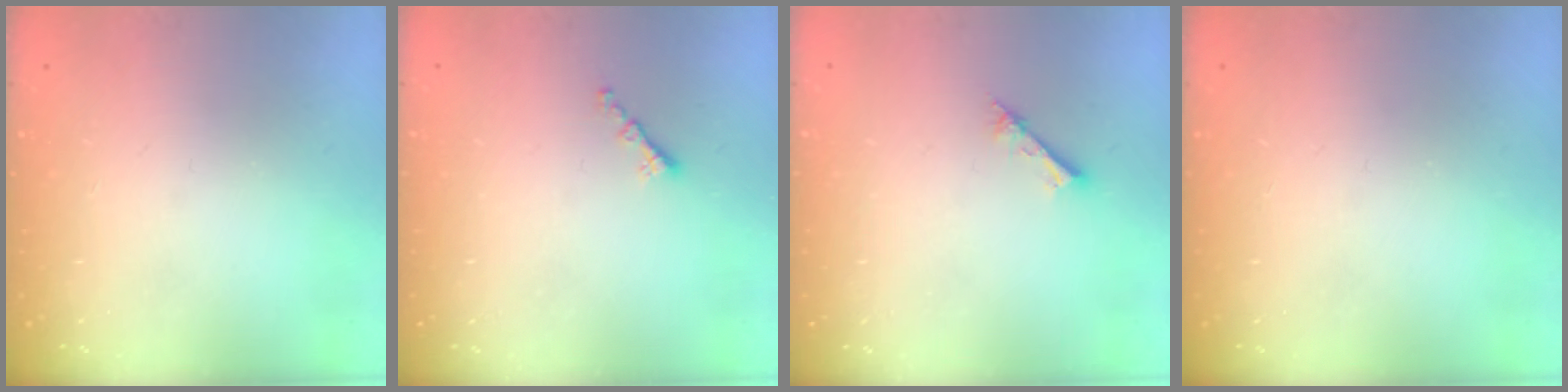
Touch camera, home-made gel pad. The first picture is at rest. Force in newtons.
{"total": 1.3, "press": 1.2, "slide": 0.5}
{"total": 1.2, "press": 1.2, "slide": 0.1}
{"total": 0.0}